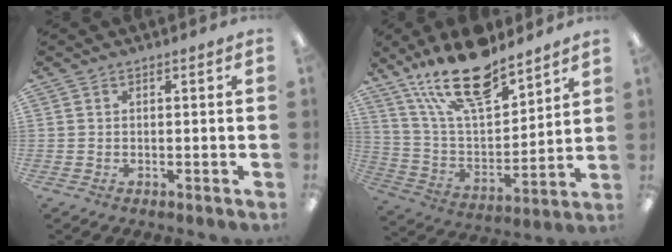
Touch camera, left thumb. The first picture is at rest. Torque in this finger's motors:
{"motor_torque": [0.94, -0.26, 1.64, -1.12, 0.36]}